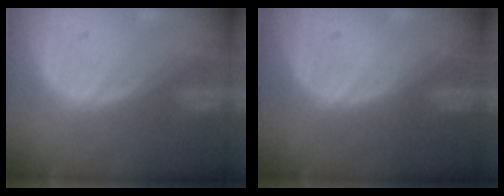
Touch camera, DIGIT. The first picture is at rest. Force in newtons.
{"total": 0.0}